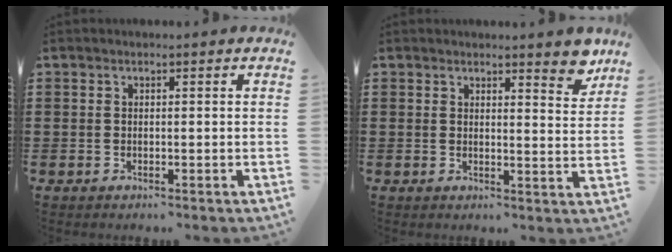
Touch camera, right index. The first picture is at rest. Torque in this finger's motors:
{"motor_torque": [-0.02, 0.15, 0.14, -0.01]}